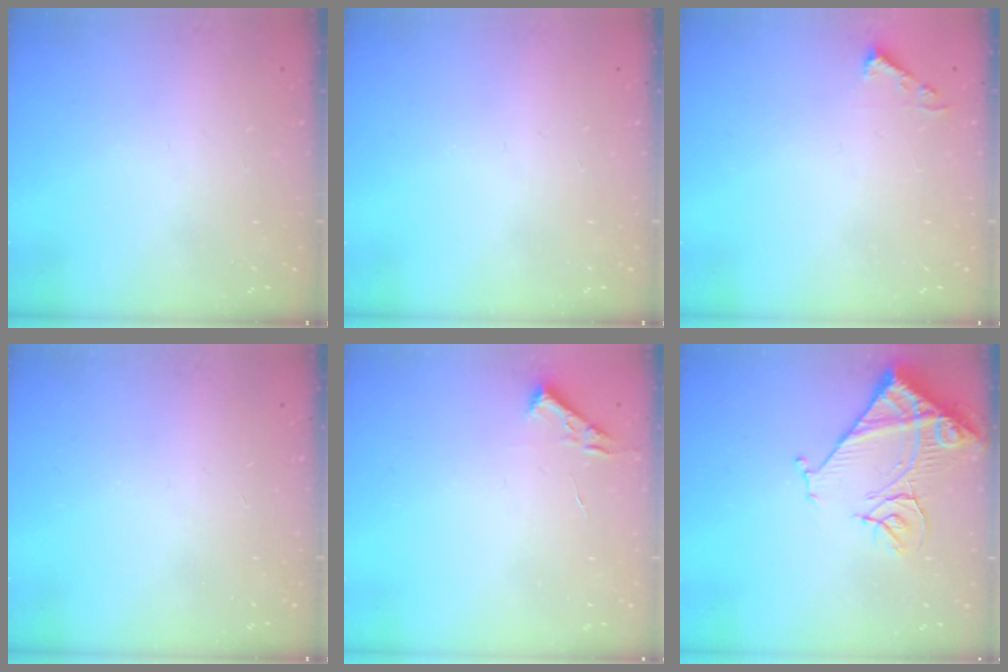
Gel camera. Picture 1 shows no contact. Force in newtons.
{"total": 0.0}
{"total": 3.7, "press": 3.7, "slide": 0.5}
{"total": 0.0}
{"total": 2.7, "press": 2.7, "slide": 0.4}
{"total": 13.6, "press": 13.5, "slide": 1.7}